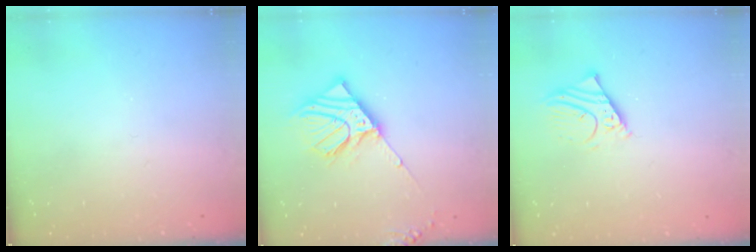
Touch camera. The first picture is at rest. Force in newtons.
{"total": 12.2, "press": 12.0, "slide": 1.8}
{"total": 4.6, "press": 4.5, "slide": 0.5}